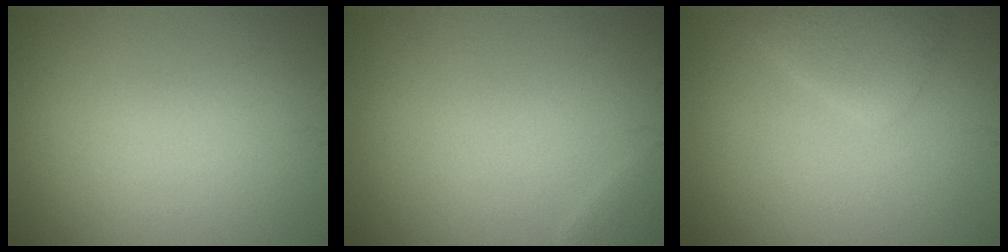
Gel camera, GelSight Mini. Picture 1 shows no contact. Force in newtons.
{"total": 0.8, "press": 0.8, "slide": 0.1}
{"total": 2.3, "press": 2.3, "slide": 0.2}